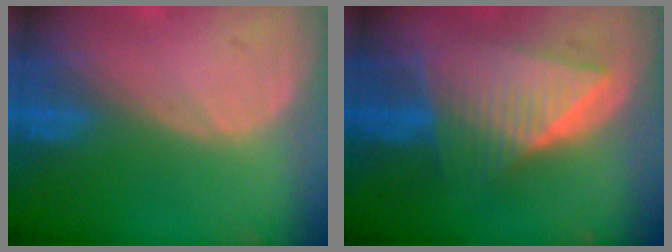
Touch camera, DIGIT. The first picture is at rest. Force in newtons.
{"total": 9.2, "press": 9.2, "slide": 0.5}